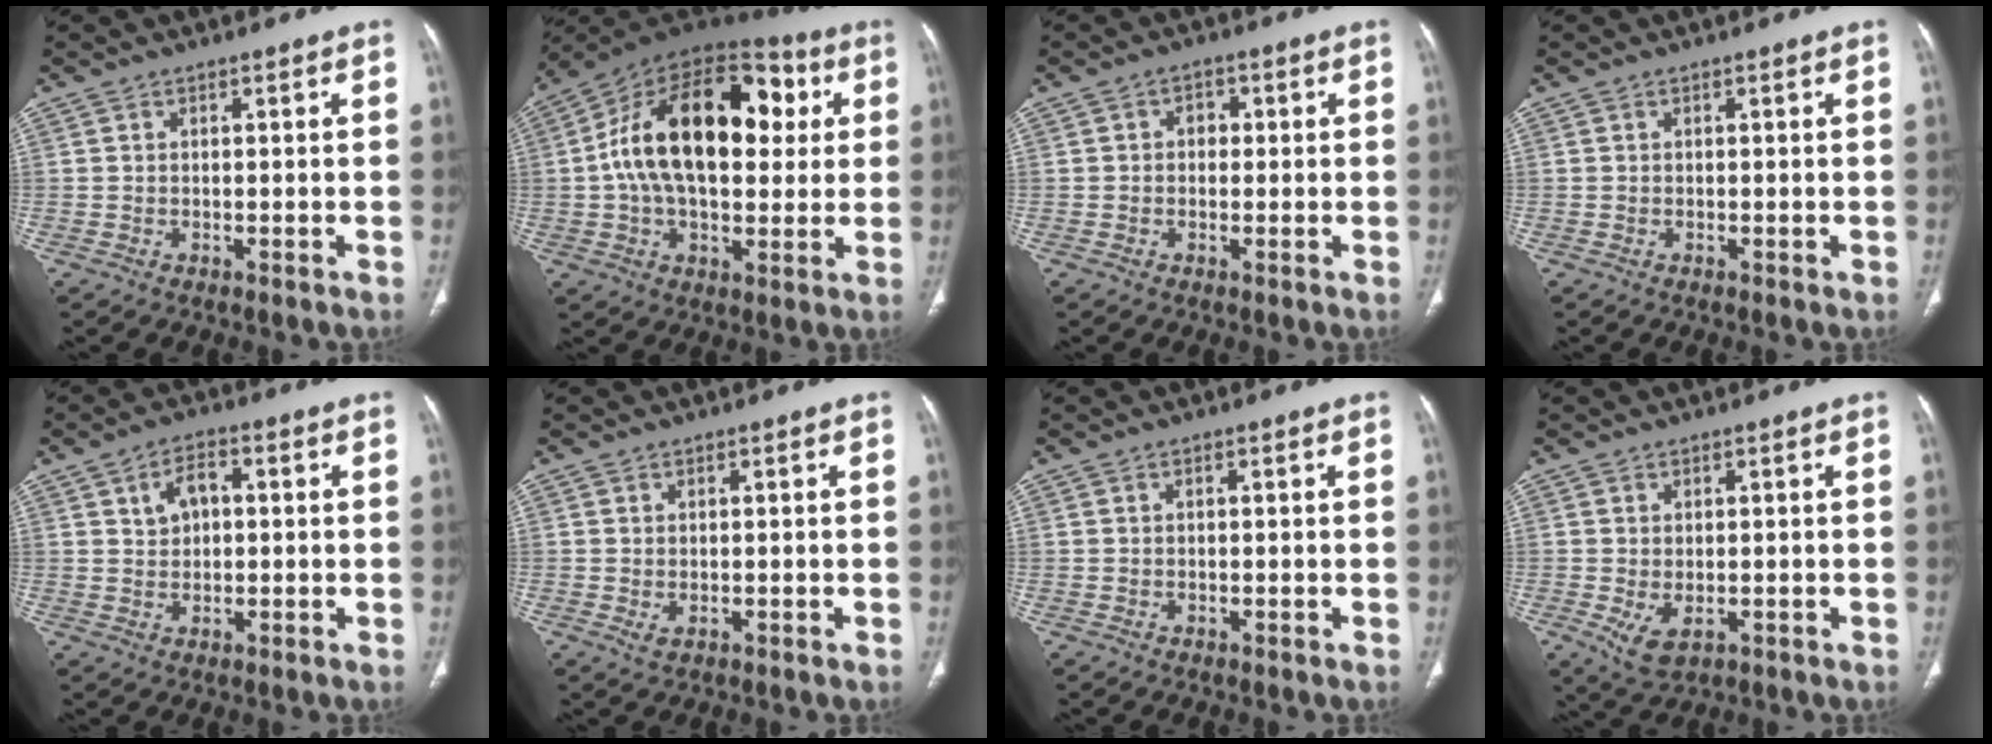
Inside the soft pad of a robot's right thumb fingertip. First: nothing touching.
{"total": 25.7, "force": [4.0, 15.1, 20.4], "torque": [-0.324, 0.027, 0.055]}
{"total": 2.5, "force": [0.2, 2.0, 1.5], "torque": [-0.004, 0.006, -0.002]}
{"total": 0.0}
{"total": 5.2, "force": [1.3, 3.4, 3.7], "torque": [-0.054, 0.007, 0.020]}
{"total": 1.3, "force": [-0.2, 0.8, 1.0], "torque": [-0.021, -0.001, 0.003]}
{"total": 0.0}
{"total": 4.6, "force": [-1.1, 2.7, 3.6], "torque": [-0.068, -0.009, -0.005]}